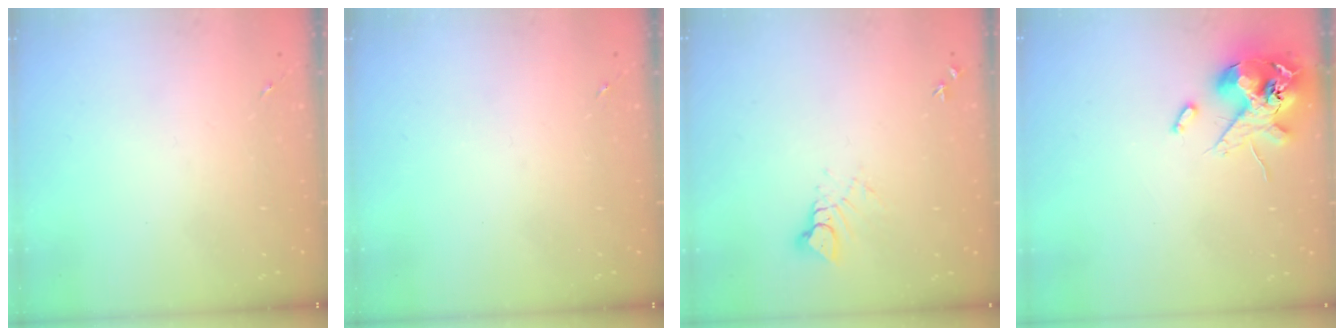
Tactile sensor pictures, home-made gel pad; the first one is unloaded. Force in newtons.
{"total": 0.0}
{"total": 4.4, "press": 4.4, "slide": 0.1}
{"total": 14.1, "press": 13.9, "slide": 2.5}